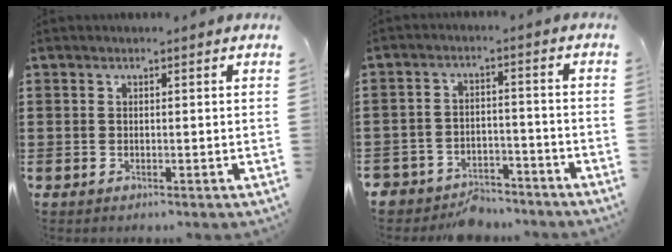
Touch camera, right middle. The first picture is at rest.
{"total": 6.1, "force": [-5.8, 1.8, 0.4], "torque": [-0.009, 0.019, -0.117]}